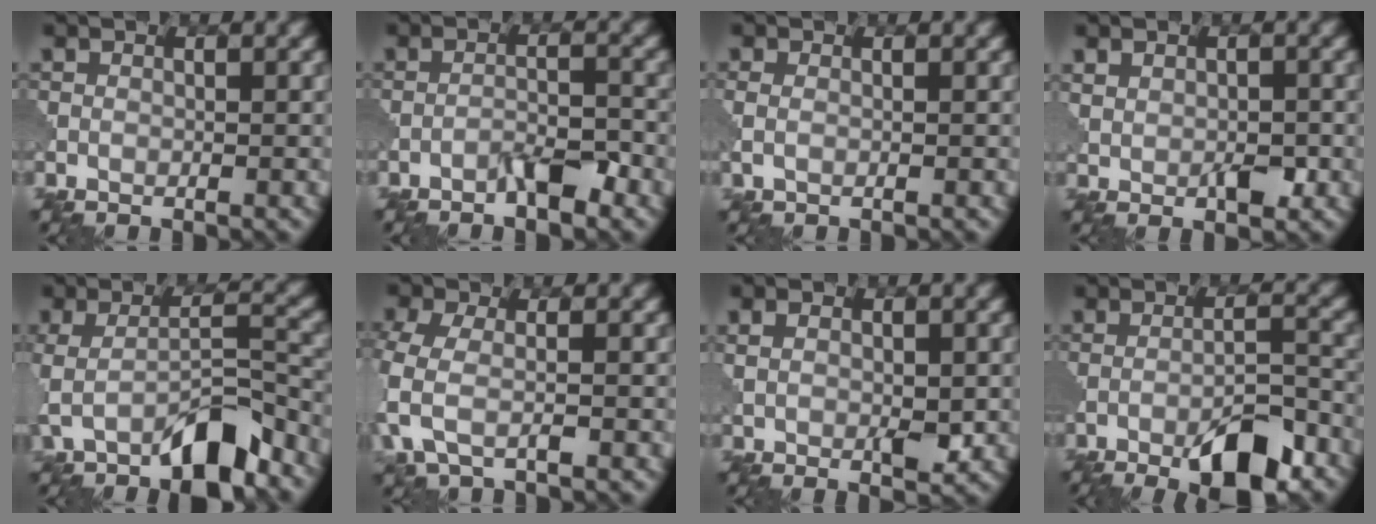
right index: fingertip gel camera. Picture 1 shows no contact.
{"total": 2.9, "force": [-2.0, 0.6, 2.0], "torque": [-0.037, 0.008, -0.039]}
{"total": 1.1, "force": [0.0, 0.7, 0.9], "torque": [-0.023, -0.003, 0.000]}
{"total": 3.1, "force": [0.1, 1.9, 2.4], "torque": [-0.042, -0.001, 0.002]}
{"total": 6.5, "force": [-2.7, 1.9, 5.7], "torque": [-0.104, -0.005, -0.051]}
{"total": 4.9, "force": [-1.7, 2.4, 3.9], "torque": [-0.106, -0.001, -0.042]}
{"total": 3.6, "force": [0.0, 1.8, 3.1], "torque": [-0.057, 0.000, 0.004]}
{"total": 7.4, "force": [-4.1, 1.8, 5.9], "torque": [-0.096, 0.002, -0.061]}